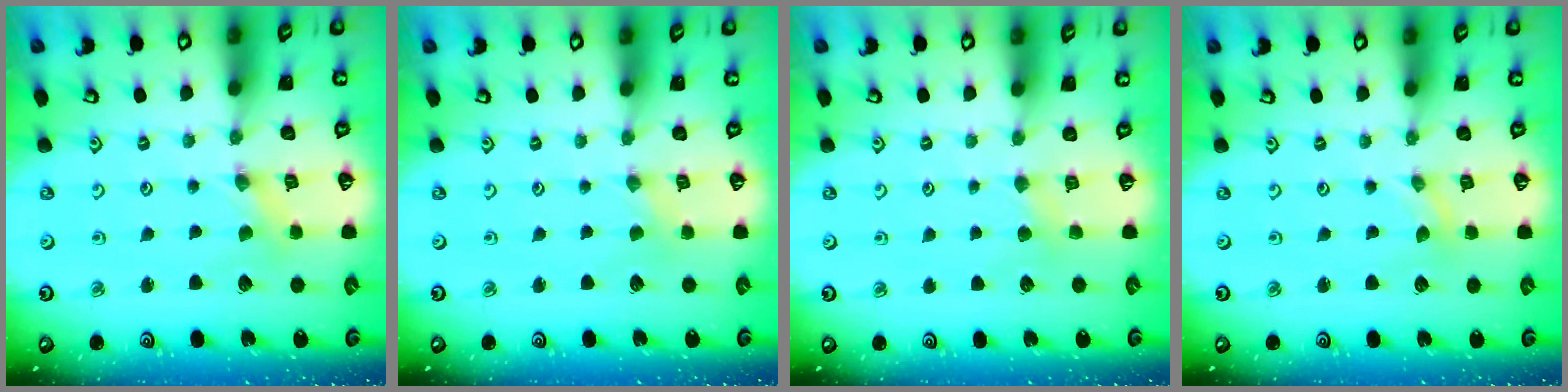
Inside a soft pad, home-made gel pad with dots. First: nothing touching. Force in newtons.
{"total": 0.0}
{"total": 3.2, "press": 3.1, "slide": 0.6}
{"total": 0.0}